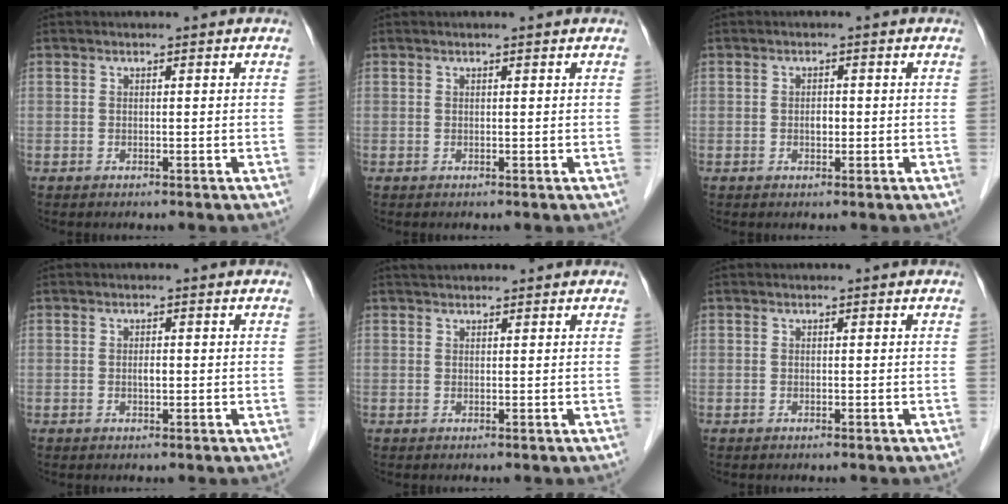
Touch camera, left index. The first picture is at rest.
{"total": 0.6, "force": [0.4, -0.1, 0.3], "torque": [-0.011, 0.002, 0.012]}
{"total": 1.3, "force": [-0.2, 0.8, 1.0], "torque": [-0.017, 0.002, -0.002]}
{"total": 0.9, "force": [-0.1, 0.3, 0.9], "torque": [-0.017, 0.000, 0.000]}
{"total": 2.4, "force": [2.3, 0.3, 0.7], "torque": [-0.010, 0.029, 0.039]}
{"total": 0.0}